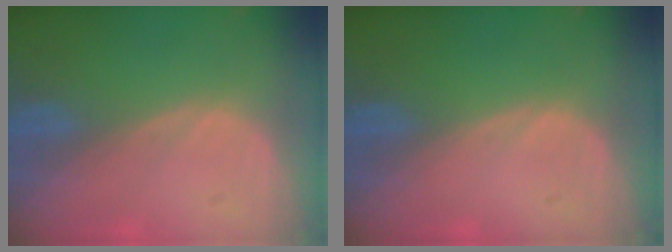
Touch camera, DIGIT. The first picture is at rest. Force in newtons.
{"total": 0.0}